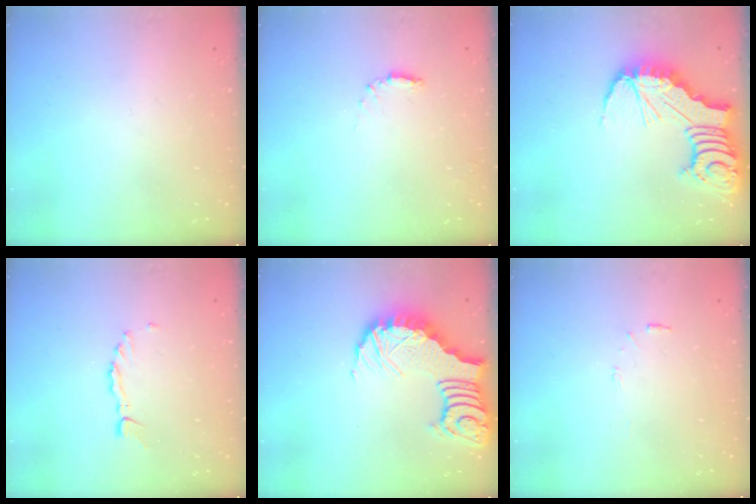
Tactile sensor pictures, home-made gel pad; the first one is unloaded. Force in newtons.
{"total": 4.5, "press": 4.5, "slide": 0.6}
{"total": 13.6, "press": 13.5, "slide": 1.6}
{"total": 2.3, "press": 2.2, "slide": 0.4}
{"total": 9.9, "press": 9.8, "slide": 1.3}
{"total": 5.5, "press": 5.5, "slide": 0.4}